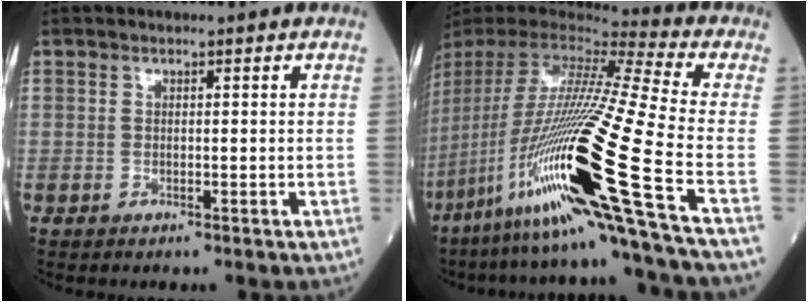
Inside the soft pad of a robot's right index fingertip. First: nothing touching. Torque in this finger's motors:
{"motor_torque": [1.51, -0.63, 1.05, 0.21]}